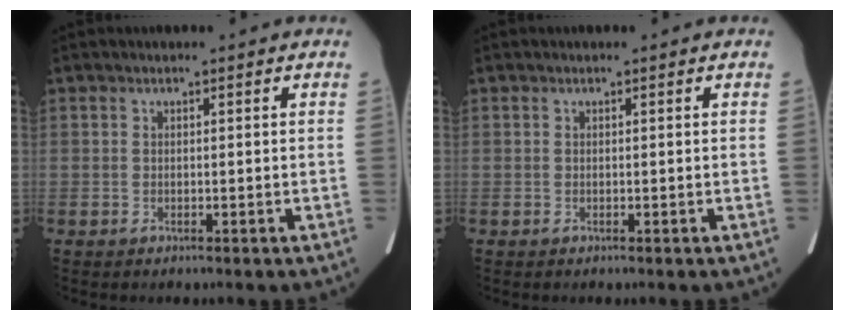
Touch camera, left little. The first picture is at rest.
{"total": 0.0}